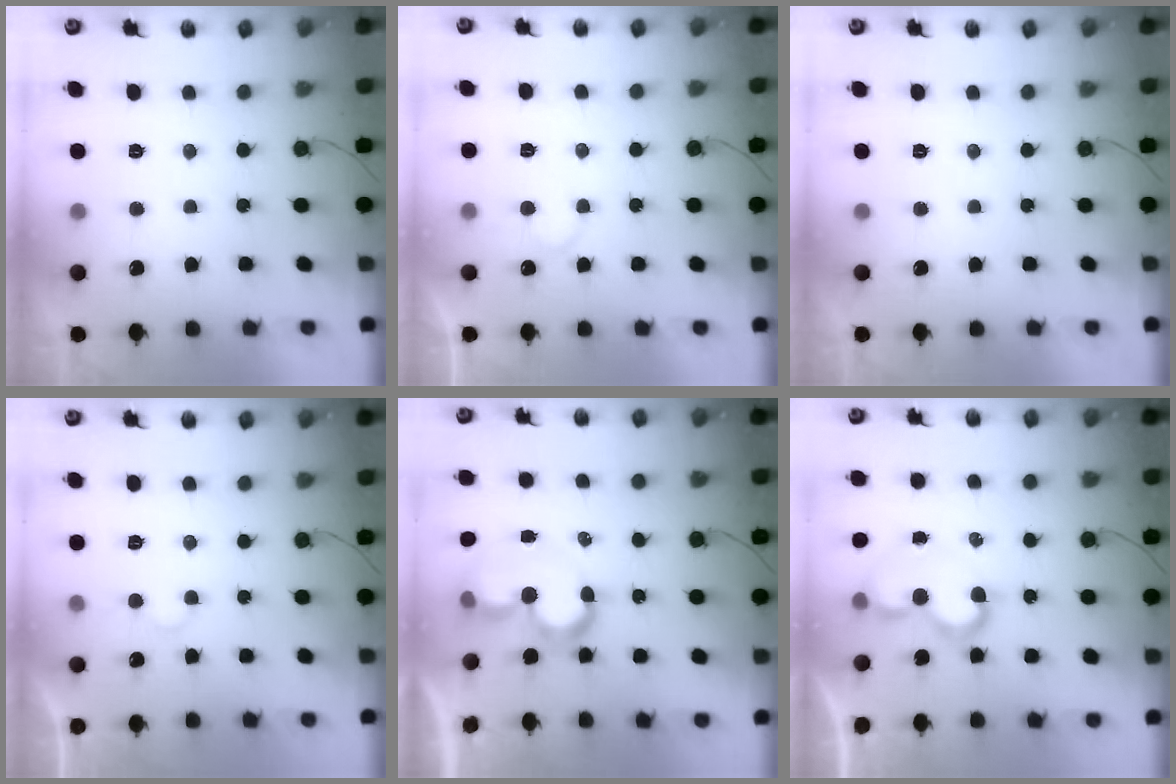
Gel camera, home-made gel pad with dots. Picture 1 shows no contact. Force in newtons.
{"total": 5.1, "press": 5.1, "slide": 0.4}
{"total": 0.0}
{"total": 5.6, "press": 5.5, "slide": 0.4}
{"total": 8.3, "press": 7.7, "slide": 3.1}
{"total": 7.5, "press": 7.4, "slide": 0.9}